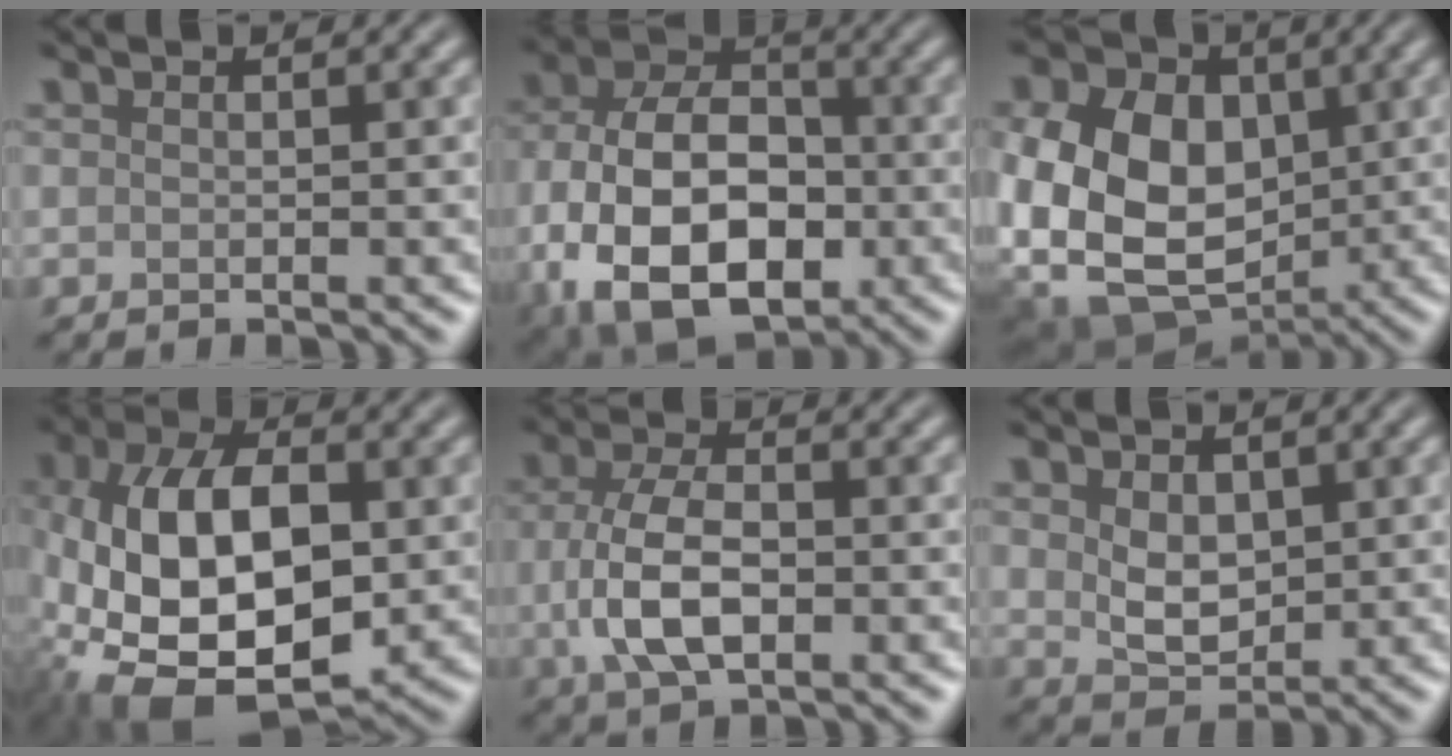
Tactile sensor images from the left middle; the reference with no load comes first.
{"total": 14.0, "force": [-4.1, 8.8, 10.1], "torque": [-0.189, -0.017, -0.075]}
{"total": 16.0, "force": [-0.1, 13.2, 9.1], "torque": [-0.207, -0.001, -0.016]}
{"total": 13.7, "force": [-1.8, 8.2, 10.8], "torque": [-0.226, -0.021, -0.028]}
{"total": 5.8, "force": [-0.9, 3.1, 4.9], "torque": [-0.106, -0.004, -0.017]}
{"total": 3.2, "force": [0.7, 2.2, 2.2], "torque": [-0.045, -0.004, 0.018]}